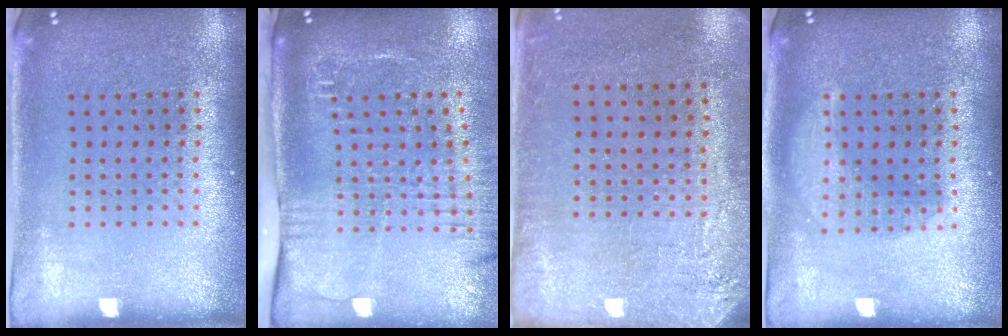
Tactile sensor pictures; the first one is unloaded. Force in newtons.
{"total": 2.7, "press": 2.1, "slide": 1.7}
{"total": 2.7, "press": 2.3, "slide": 1.4}
{"total": 2.3, "press": 2.3, "slide": 0.3}